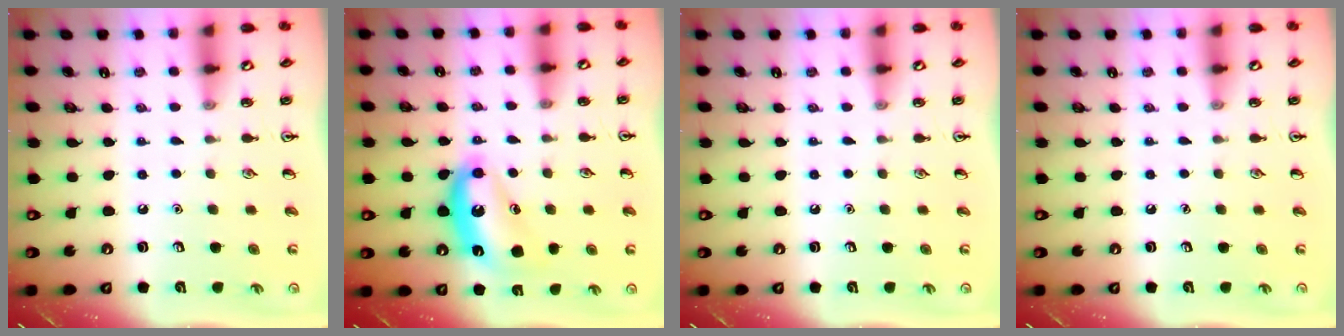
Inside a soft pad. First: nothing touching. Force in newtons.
{"total": 13.4, "press": 13.4, "slide": 0.9}
{"total": 0.0}
{"total": 0.0}